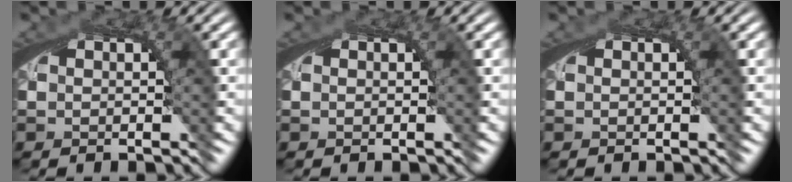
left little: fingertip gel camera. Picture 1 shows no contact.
{"total": 0.0}
{"total": 0.0}